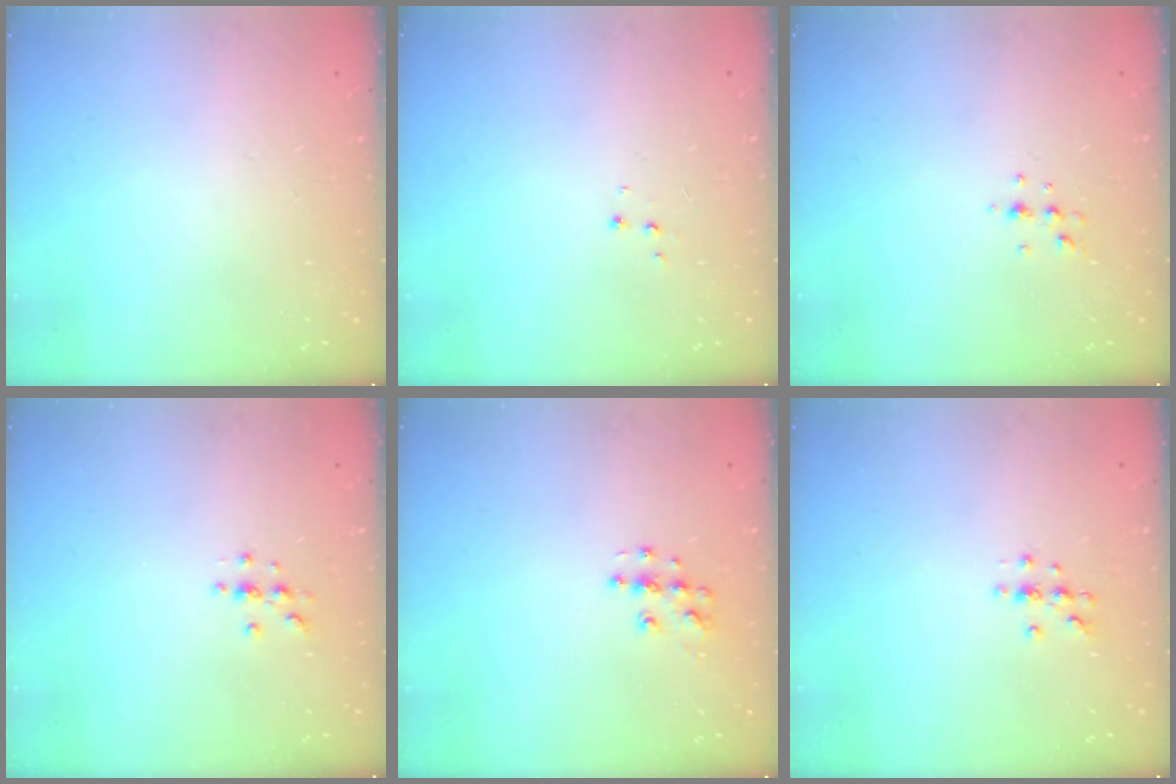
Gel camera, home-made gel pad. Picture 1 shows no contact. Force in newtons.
{"total": 3.4, "press": 3.3, "slide": 0.6}
{"total": 4.1, "press": 3.7, "slide": 1.8}
{"total": 3.0, "press": 3.0, "slide": 0.4}
{"total": 6.7, "press": 6.7, "slide": 0.3}
{"total": 4.9, "press": 4.9, "slide": 0.5}